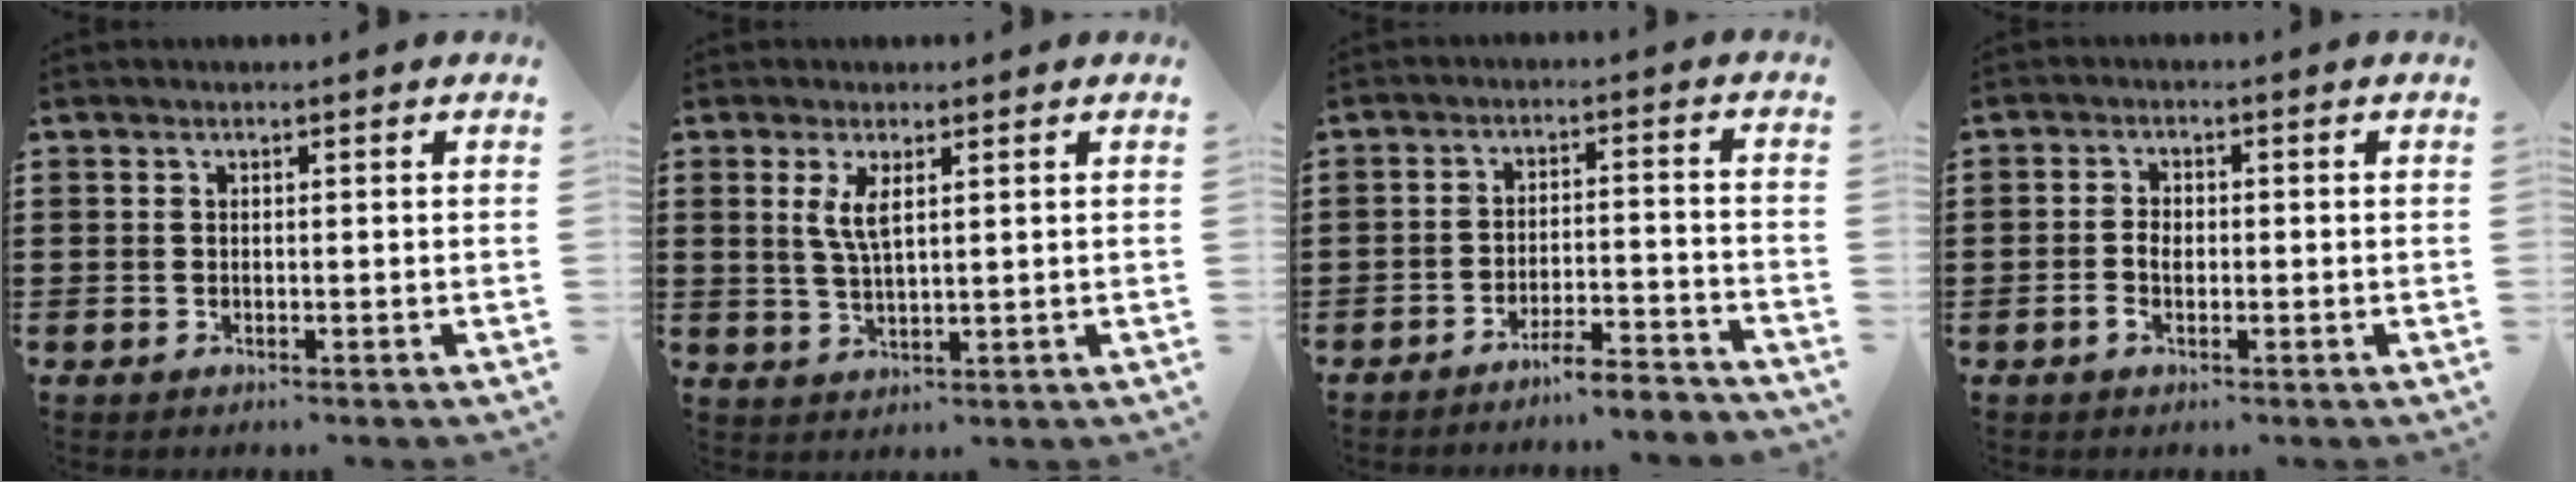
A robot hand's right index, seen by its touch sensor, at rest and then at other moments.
{"total": 3.9, "force": [1.5, 1.2, 3.5], "torque": [-0.073, 0.005, 0.024]}
{"total": 4.7, "force": [-4.4, -0.2, 1.5], "torque": [-0.027, -0.005, -0.086]}
{"total": 2.4, "force": [-0.7, 1.3, 1.8], "torque": [-0.043, -0.001, -0.016]}